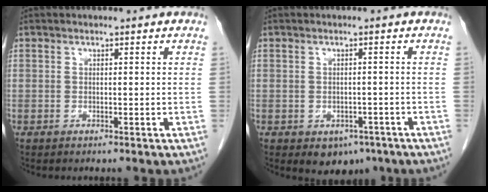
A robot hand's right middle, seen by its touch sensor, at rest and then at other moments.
{"total": 4.4, "force": [-2.6, 2.9, 2.1], "torque": [-0.016, 0.001, -0.025]}